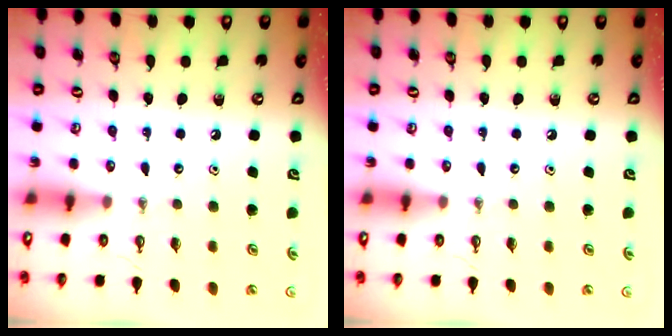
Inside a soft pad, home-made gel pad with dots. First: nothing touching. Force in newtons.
{"total": 0.0}